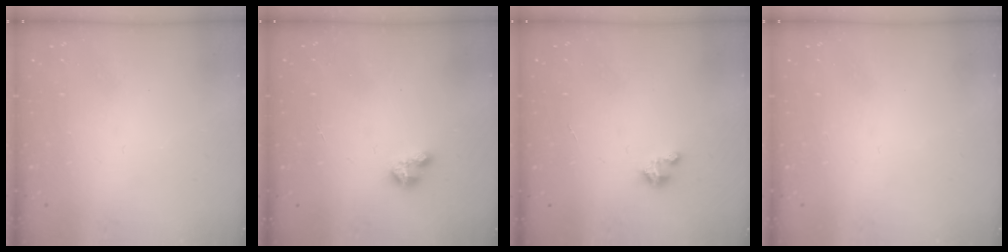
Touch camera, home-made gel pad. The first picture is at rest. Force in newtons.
{"total": 1.9, "press": 1.9, "slide": 0.3}
{"total": 2.4, "press": 2.4, "slide": 0.2}
{"total": 0.0}